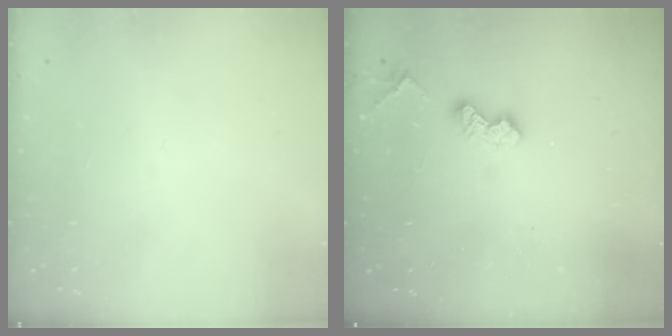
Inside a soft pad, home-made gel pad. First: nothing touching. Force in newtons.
{"total": 5.2, "press": 5.2, "slide": 0.8}